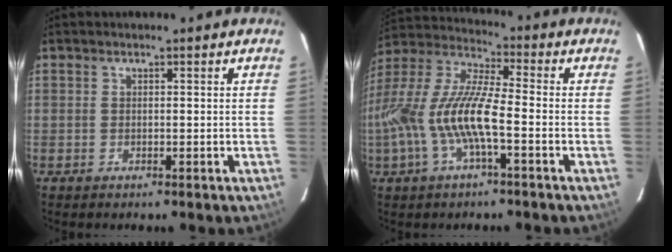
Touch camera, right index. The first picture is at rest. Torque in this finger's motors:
{"motor_torque": [1.23, -0.91, 0.95, 0.21]}